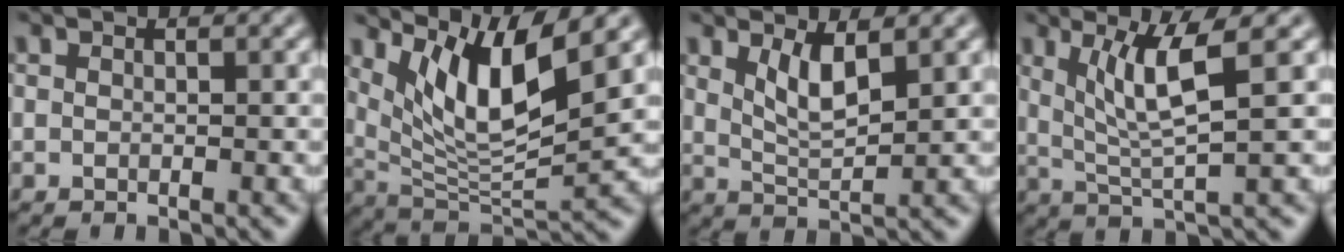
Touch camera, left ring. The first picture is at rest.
{"total": 7.9, "force": [4.0, 2.0, 6.4], "torque": [-0.115, -0.013, 0.079]}
{"total": 3.0, "force": [1.5, 0.8, 2.5], "torque": [-0.050, -0.010, 0.033]}
{"total": 4.9, "force": [1.7, 0.6, 4.5], "torque": [-0.093, -0.005, 0.040]}